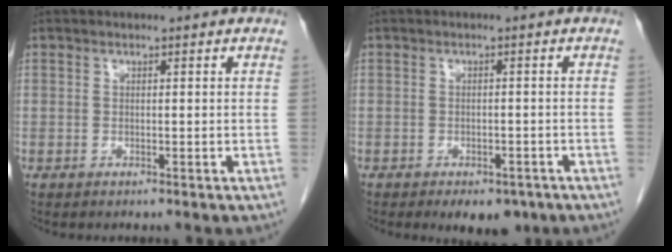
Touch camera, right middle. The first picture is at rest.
{"total": 5.9, "force": [-4.2, 3.0, 2.9], "torque": [-0.027, 0.001, -0.053]}